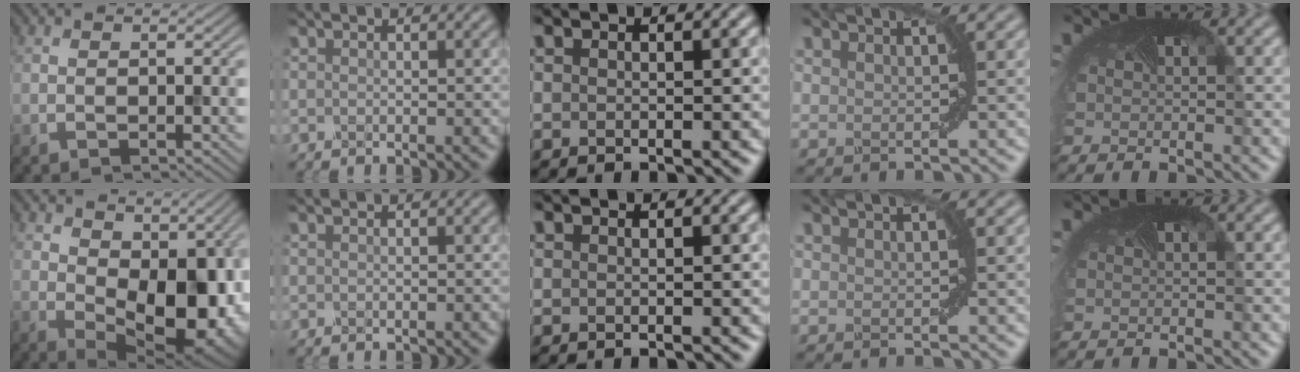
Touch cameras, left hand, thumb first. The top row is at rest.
{"thumb": {"total": 13.1, "force": [1.5, 7.6, 10.6], "torque": [-0.143, -0.010, 0.027]}}